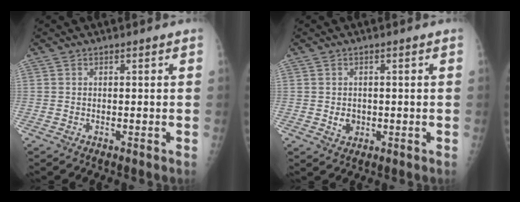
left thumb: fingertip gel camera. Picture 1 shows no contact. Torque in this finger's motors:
{"motor_torque": [0.34, 0.53, 0.17, 0.04, -0.01]}